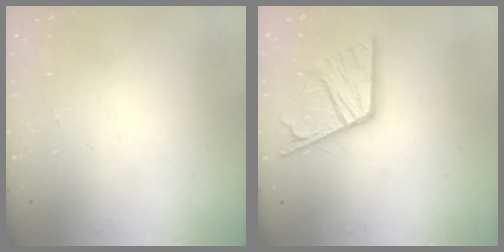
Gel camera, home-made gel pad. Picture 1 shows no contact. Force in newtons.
{"total": 16.3, "press": 16.2, "slide": 1.5}